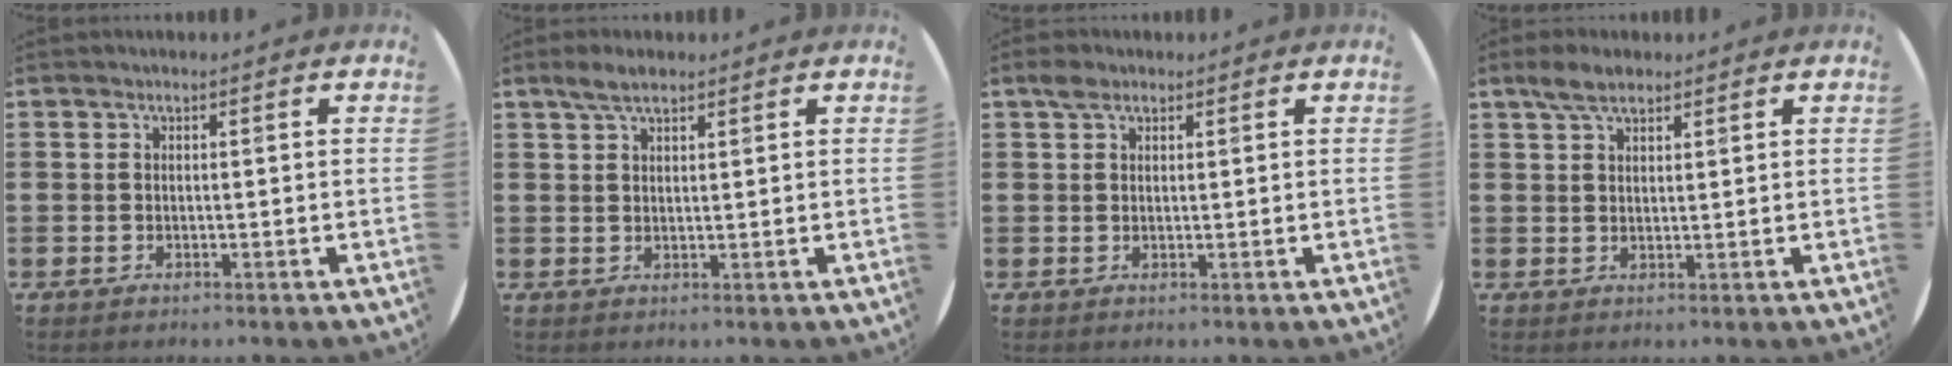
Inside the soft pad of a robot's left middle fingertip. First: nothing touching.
{"total": 3.1, "force": [2.3, 0.9, 1.8], "torque": [-0.030, 0.002, 0.041]}
{"total": 1.8, "force": [1.4, 1.0, 0.6], "torque": [-0.007, 0.002, 0.024]}
{"total": 3.7, "force": [2.8, 1.4, 1.9], "torque": [-0.035, 0.004, 0.051]}